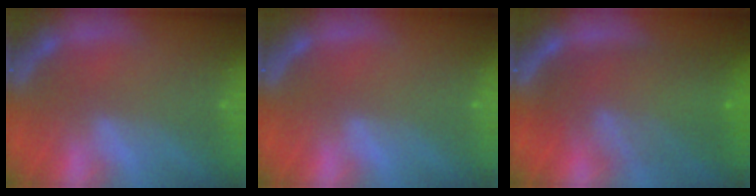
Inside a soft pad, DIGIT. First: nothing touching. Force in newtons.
{"total": 0.0}
{"total": 10.0}